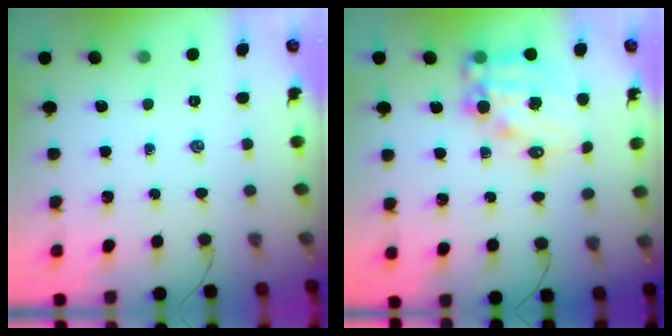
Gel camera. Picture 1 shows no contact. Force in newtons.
{"total": 14.2, "press": 13.8, "slide": 3.4}